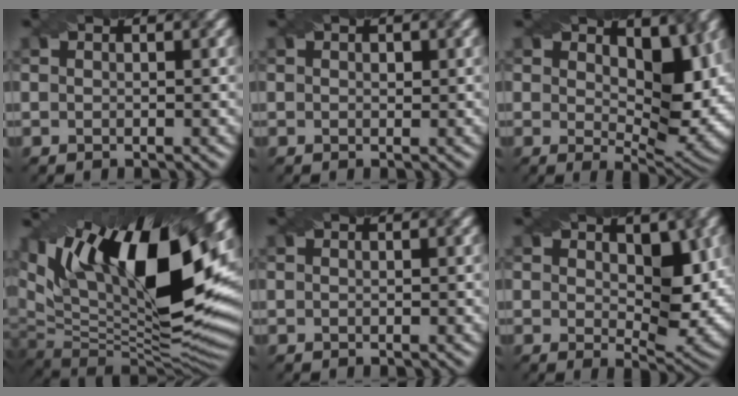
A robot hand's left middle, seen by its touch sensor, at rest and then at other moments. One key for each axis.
{"total": 0.7, "fx": 0.3, "fy": 0.4, "fz": 0.5, "tx": -0.005, "ty": -0.001, "tz": 0.004}
{"total": 8.3, "fx": 2.4, "fy": 4.5, "fz": 6.5, "tx": -0.105, "ty": -0.022, "tz": 0.043}
{"total": 18.0, "fx": 7.0, "fy": 7.6, "fz": 14.8, "tx": -0.239, "ty": 0.019, "tz": 0.118}
{"total": 0.0}
{"total": 6.0, "fx": 1.4, "fy": 3.3, "fz": 4.8, "tx": -0.074, "ty": -0.019, "tz": 0.030}